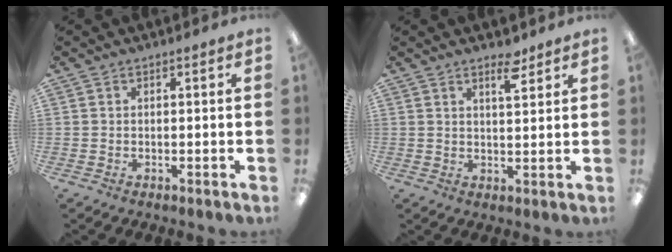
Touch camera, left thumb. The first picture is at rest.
{"total": 4.9, "force": [3.6, 1.5, 3.0], "torque": [-0.036, -0.017, 0.056]}